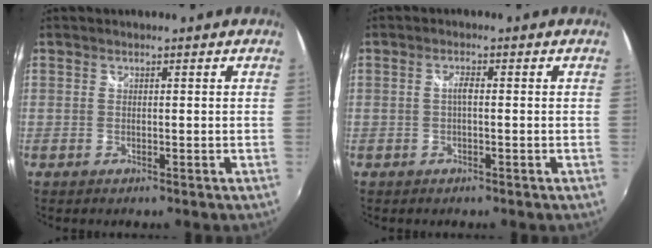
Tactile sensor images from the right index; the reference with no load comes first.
{"total": 1.5, "force": [-0.2, 0.4, 1.4], "torque": [-0.027, 0.006, -0.006]}